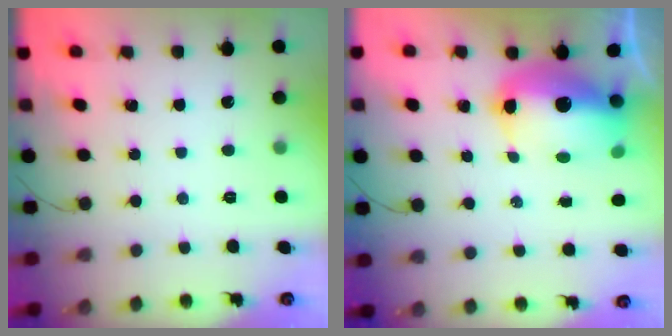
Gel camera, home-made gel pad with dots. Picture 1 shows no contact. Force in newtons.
{"total": 11.6, "press": 11.4, "slide": 2.2}